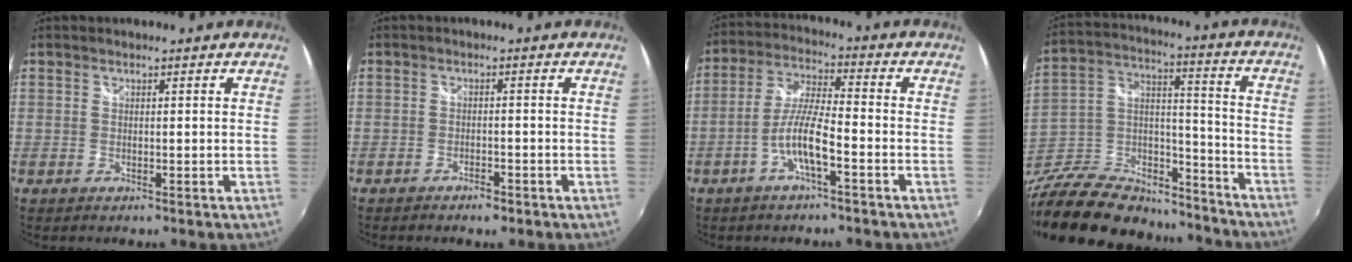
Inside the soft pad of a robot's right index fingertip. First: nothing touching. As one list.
[{"total": 2.3, "force": [-1.8, 0.9, 1.1], "torque": [-0.027, -0.002, -0.032]}, {"total": 7.7, "force": [-3.5, 1.1, 6.8], "torque": [-0.145, 0.005, -0.066]}, {"total": 29.5, "force": [-22.7, 13.0, 13.7], "torque": [-0.300, 0.033, -0.349]}]